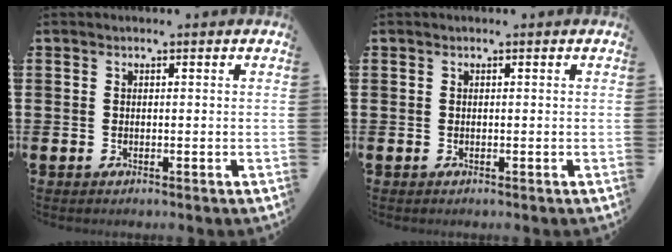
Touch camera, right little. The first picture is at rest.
{"total": 0.0}